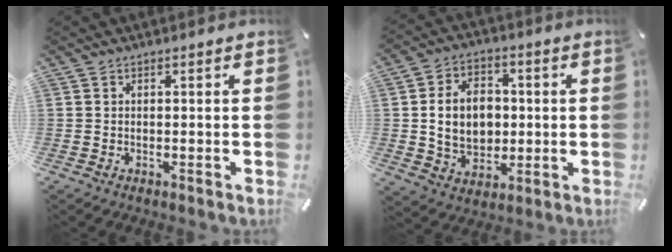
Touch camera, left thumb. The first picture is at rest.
{"total": 11.6, "force": [0.7, 9.1, 7.1], "torque": [-0.131, 0.011, 0.013]}